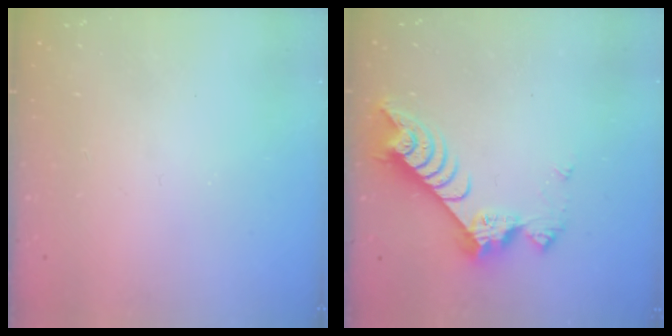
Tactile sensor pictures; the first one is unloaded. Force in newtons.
{"total": 9.5, "press": 9.4, "slide": 1.0}